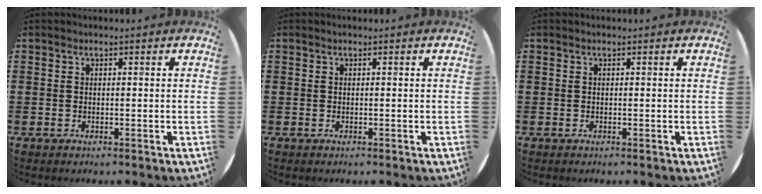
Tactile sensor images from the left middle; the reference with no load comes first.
{"total": 0.0}
{"total": 0.0}